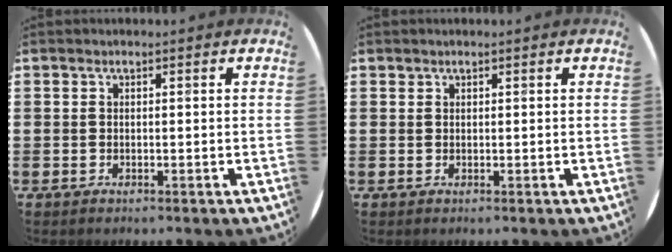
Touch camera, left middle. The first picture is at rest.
{"total": 0.0}